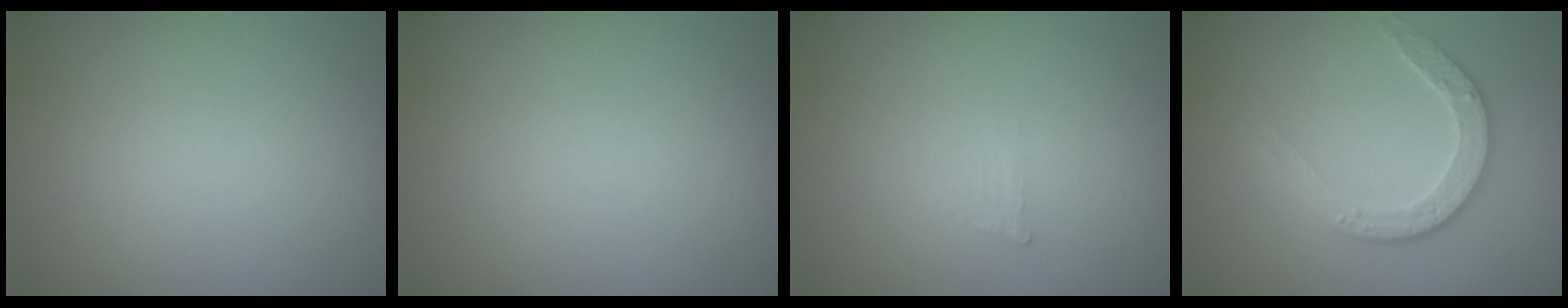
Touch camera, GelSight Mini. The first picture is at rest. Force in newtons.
{"total": 0.0}
{"total": 0.6, "press": 0.6, "slide": 0.1}
{"total": 3.4, "press": 2.8, "slide": 1.9}